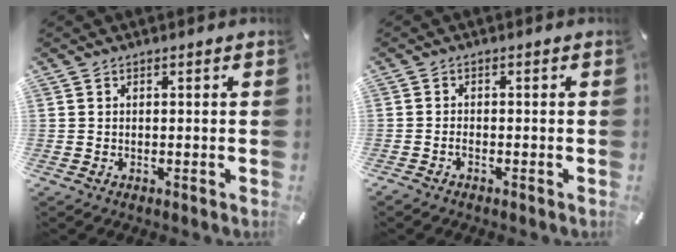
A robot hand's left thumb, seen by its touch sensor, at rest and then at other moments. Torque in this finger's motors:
{"motor_torque": [-0.48, 0.57, 0.15, 0.14, 0.21]}